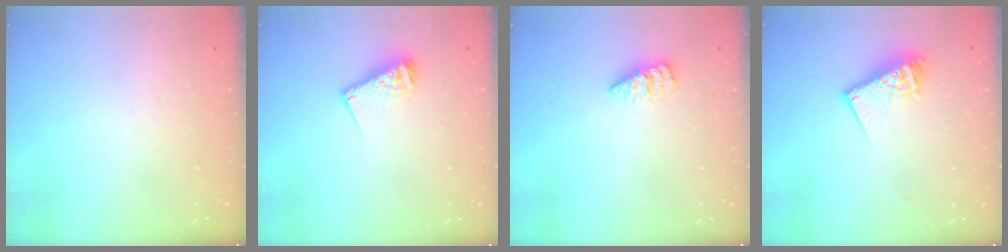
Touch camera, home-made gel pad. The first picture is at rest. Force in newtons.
{"total": 8.2, "press": 8.2, "slide": 0.7}
{"total": 2.0, "press": 2.0, "slide": 0.4}
{"total": 10.3, "press": 10.3, "slide": 1.0}